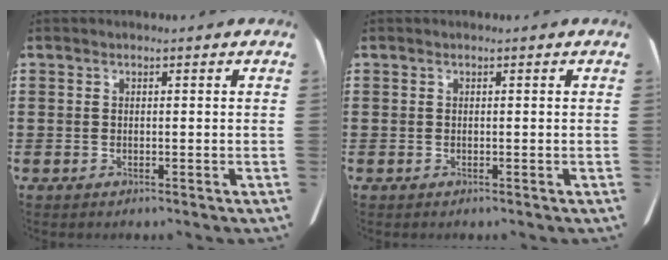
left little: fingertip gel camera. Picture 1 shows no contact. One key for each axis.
{"total": 0.0}